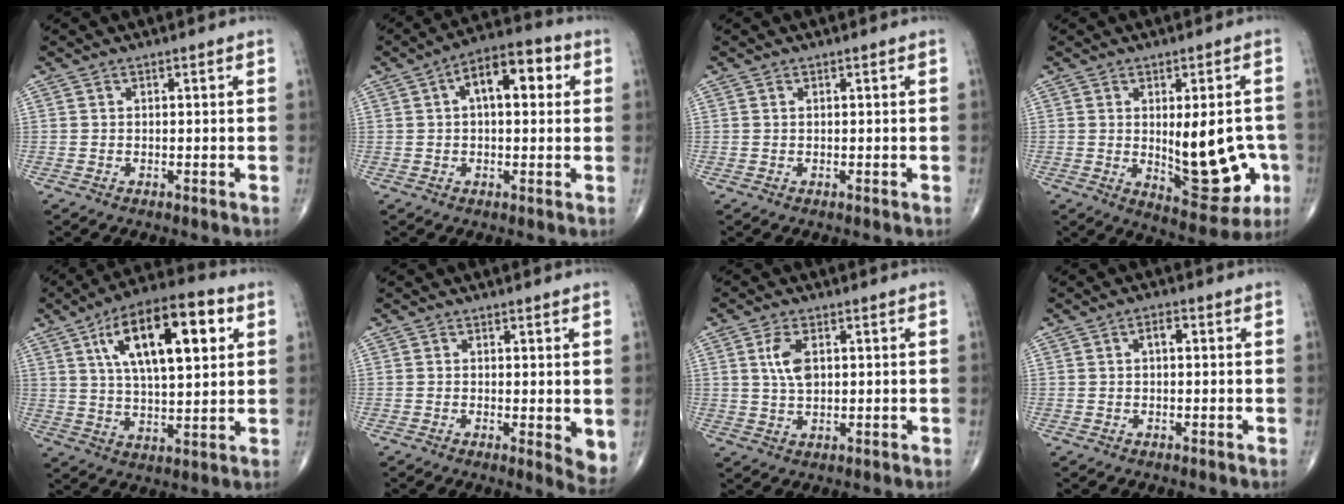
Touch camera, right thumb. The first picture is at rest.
{"total": 10.6, "force": [2.7, 5.2, 8.9], "torque": [-0.120, 0.028, 0.032]}
{"total": 0.0}
{"total": 14.2, "force": [-1.7, 6.1, 12.7], "torque": [-0.132, -0.011, -0.006]}
{"total": 19.1, "force": [6.7, 7.5, 16.2], "torque": [-0.250, -0.001, 0.107]}
{"total": 4.4, "force": [0.0, 1.3, 4.2], "torque": [-0.054, -0.014, 0.000]}
{"total": 5.2, "force": [1.3, 2.7, 4.2], "torque": [-0.085, -0.004, 0.026]}
{"total": 2.1, "force": [0.4, 1.1, 1.8], "torque": [-0.027, 0.006, 0.003]}